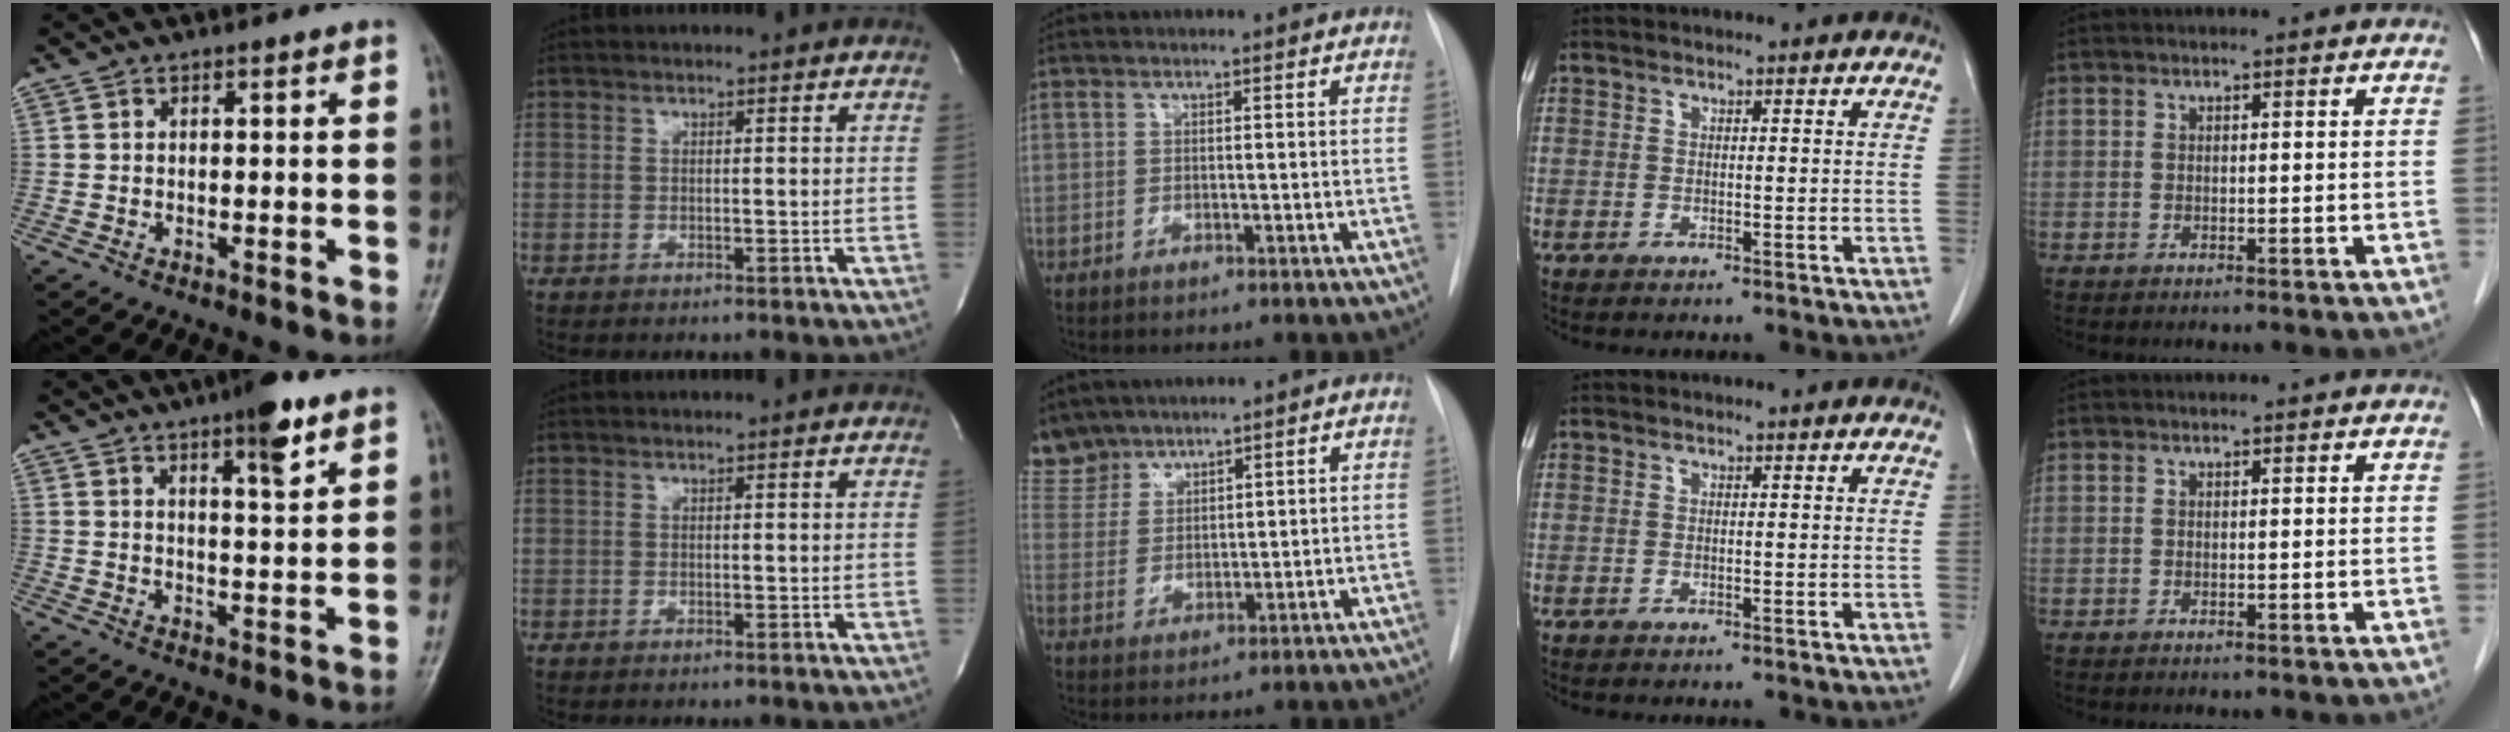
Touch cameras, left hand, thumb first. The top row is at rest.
{"thumb": {"total": 8.1, "force": [5.0, 1.7, 6.2], "torque": [-0.084, -0.025, 0.074]}, "middle": {"total": 7.4, "force": [6.7, 3.1, 0.2], "torque": [-0.007, 0.006, 0.145]}}